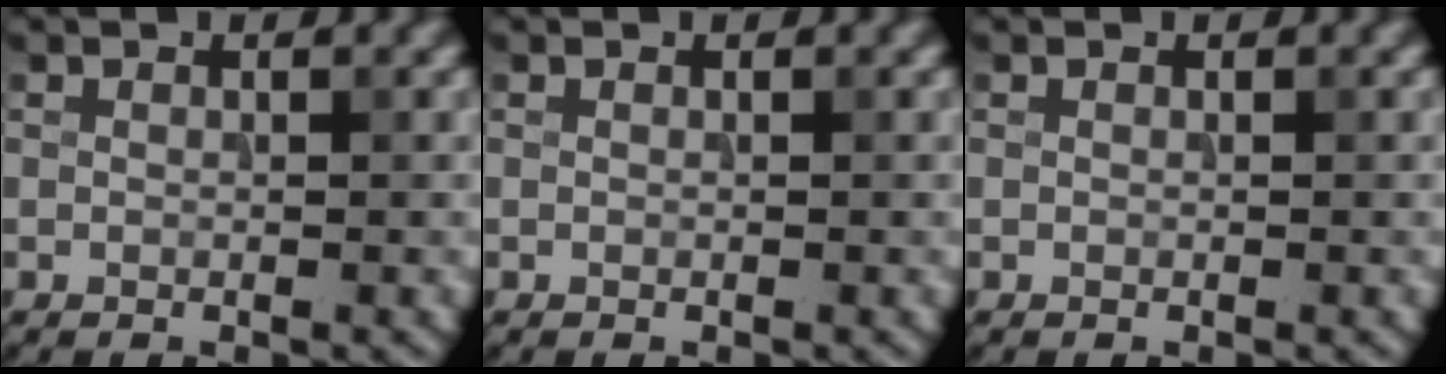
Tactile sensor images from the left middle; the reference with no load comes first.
{"total": 0.0}
{"total": 0.0}